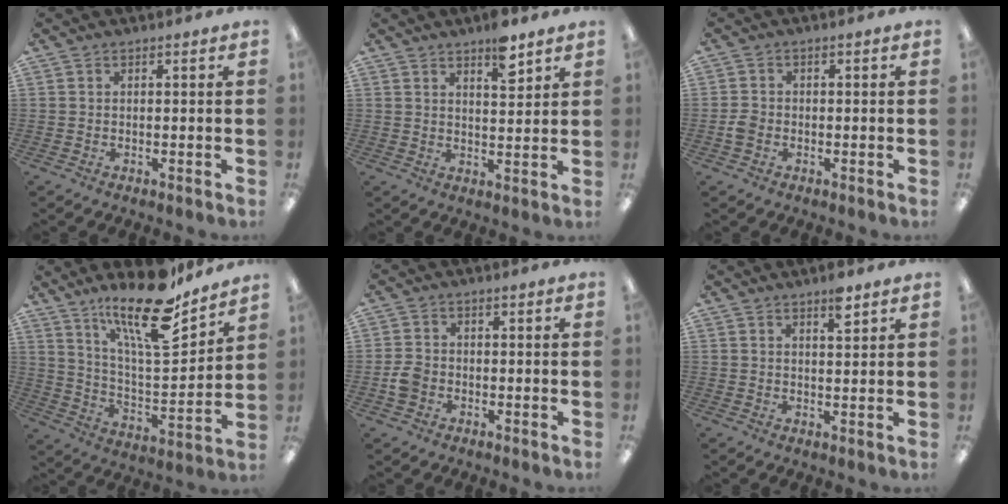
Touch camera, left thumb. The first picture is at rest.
{"total": 6.8, "force": [5.0, 2.4, 4.0], "torque": [-0.042, -0.031, 0.081]}
{"total": 2.6, "force": [-1.0, 2.0, 1.4], "torque": [-0.023, 0.006, -0.018]}
{"total": 20.2, "force": [14.8, 5.6, 12.5], "torque": [-0.213, -0.097, 0.246]}
{"total": 3.8, "force": [-1.3, 3.0, 1.9], "torque": [-0.038, 0.008, -0.027]}
{"total": 4.2, "force": [2.9, 1.2, 2.8], "torque": [-0.038, -0.009, 0.046]}